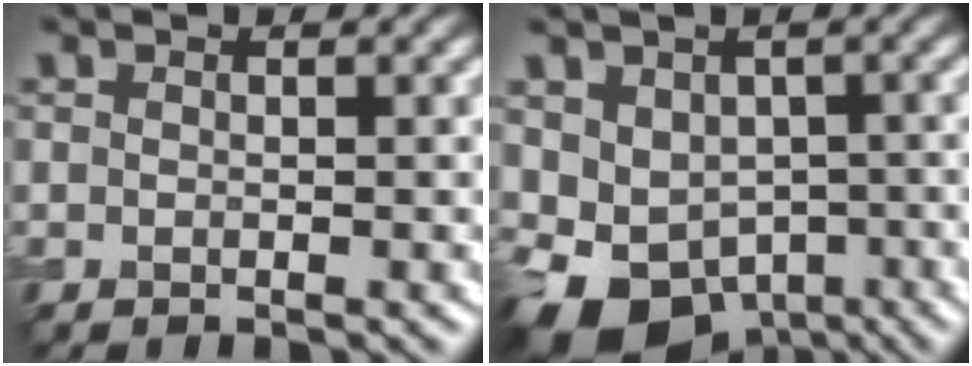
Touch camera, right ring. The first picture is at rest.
{"total": 8.4, "force": [-3.6, 6.1, 4.6], "torque": [-0.075, -0.020, -0.052]}